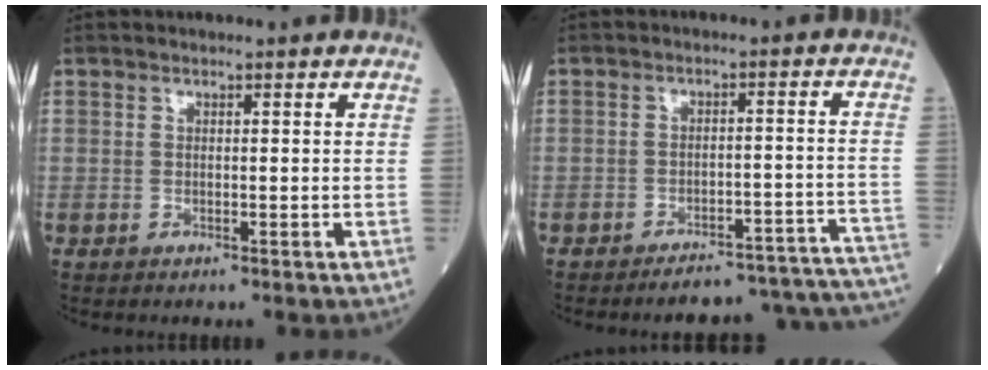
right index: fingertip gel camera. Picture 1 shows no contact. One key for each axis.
{"total": 17.0, "fx": -16.4, "fy": 1.9, "fz": 3.8, "tx": 0.018, "ty": 0.029, "tz": -0.195}